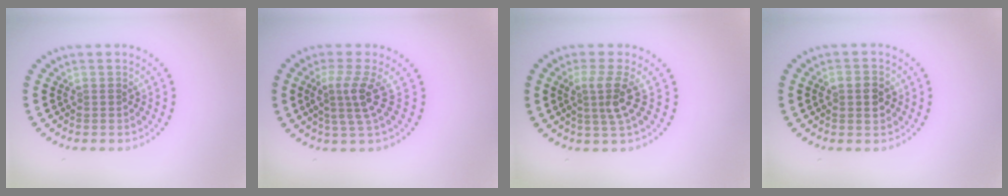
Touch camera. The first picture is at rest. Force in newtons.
{"total": 3.1, "press": 2.2, "slide": 2.1}
{"total": 2.9, "press": 2.2, "slide": 1.9}
{"total": 2.8, "press": 2.8, "slide": 0.1}